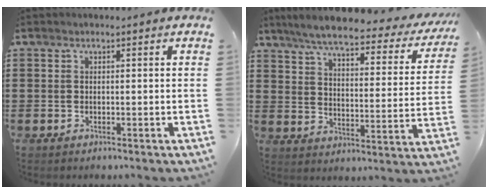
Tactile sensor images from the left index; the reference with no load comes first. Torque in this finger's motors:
{"motor_torque": [2.14, 0.00, 0.92, 0.21]}